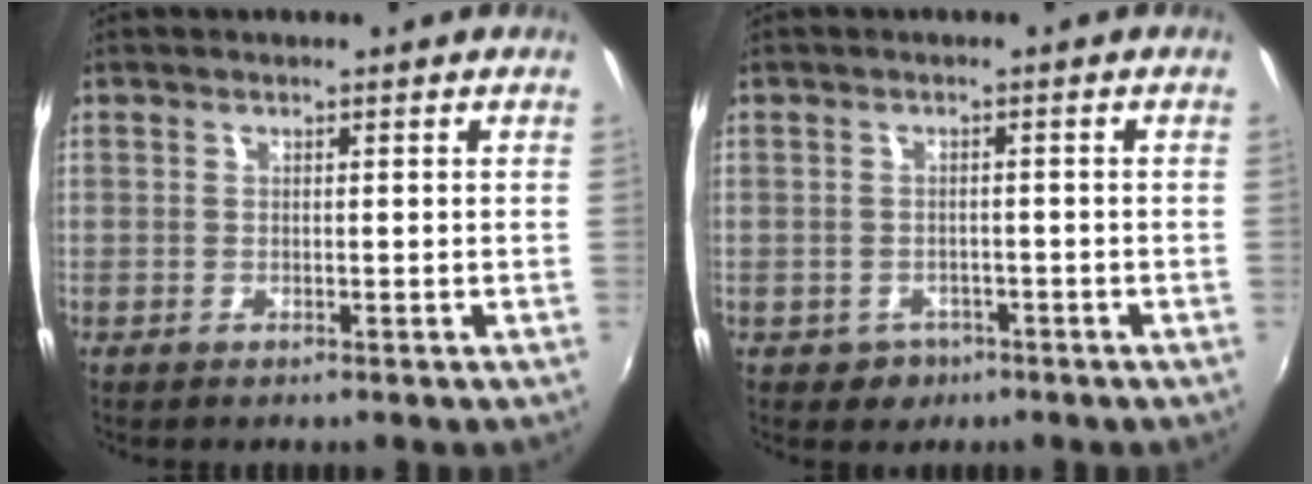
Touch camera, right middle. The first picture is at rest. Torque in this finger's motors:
{"motor_torque": [0.26, -0.37, -0.02, -0.01]}